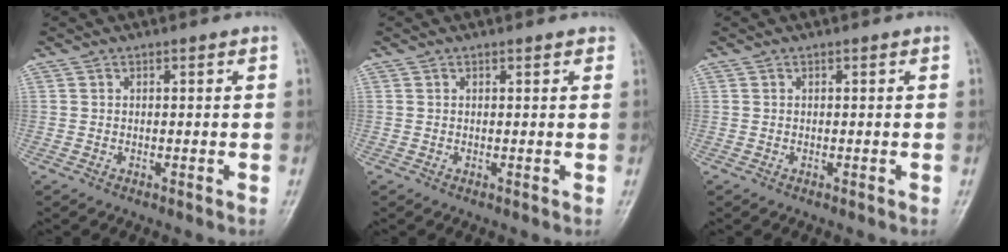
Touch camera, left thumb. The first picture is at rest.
{"total": 1.2, "force": [0.9, 0.4, 0.8], "torque": [-0.007, -0.001, 0.008]}
{"total": 0.0}